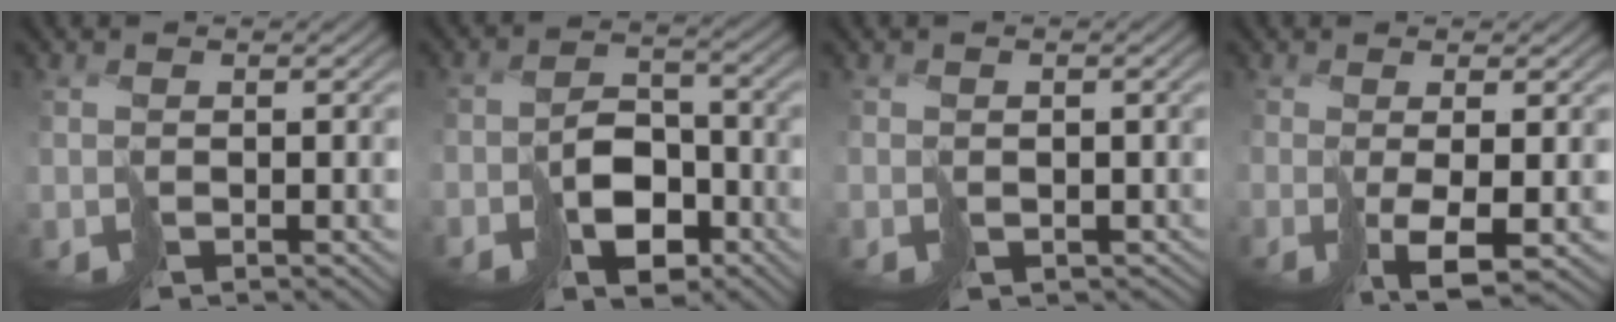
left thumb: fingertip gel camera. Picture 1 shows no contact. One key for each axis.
{"total": 5.4, "fx": -2.9, "fy": 3.5, "fz": 2.9, "tx": -0.039, "ty": -0.003, "tz": -0.047}
{"total": 0.9, "fx": -0.2, "fy": 0.9, "fz": 0.0, "tx": 0.006, "ty": -0.003, "tz": -0.001}
{"total": 3.1, "fx": -0.2, "fy": -0.3, "fz": 3.1, "tx": -0.046, "ty": 0.004, "tz": 0.002}